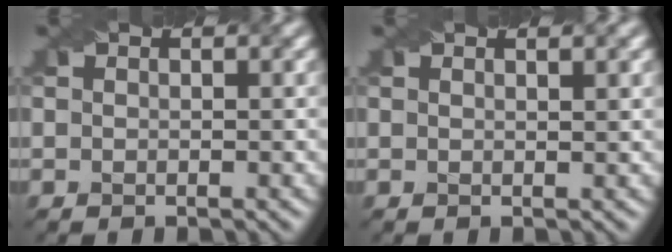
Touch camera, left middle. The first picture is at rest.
{"total": 1.4, "force": [0.9, 0.4, 1.0], "torque": [-0.011, -0.001, 0.006]}